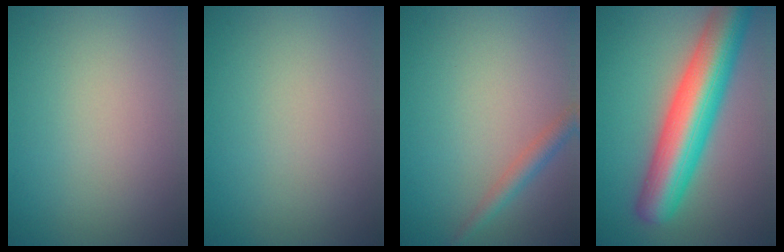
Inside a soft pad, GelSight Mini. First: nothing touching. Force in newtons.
{"total": 0.0}
{"total": 2.0, "press": 2.0, "slide": 0.0}
{"total": 10.2, "press": 10.2, "slide": 0.2}